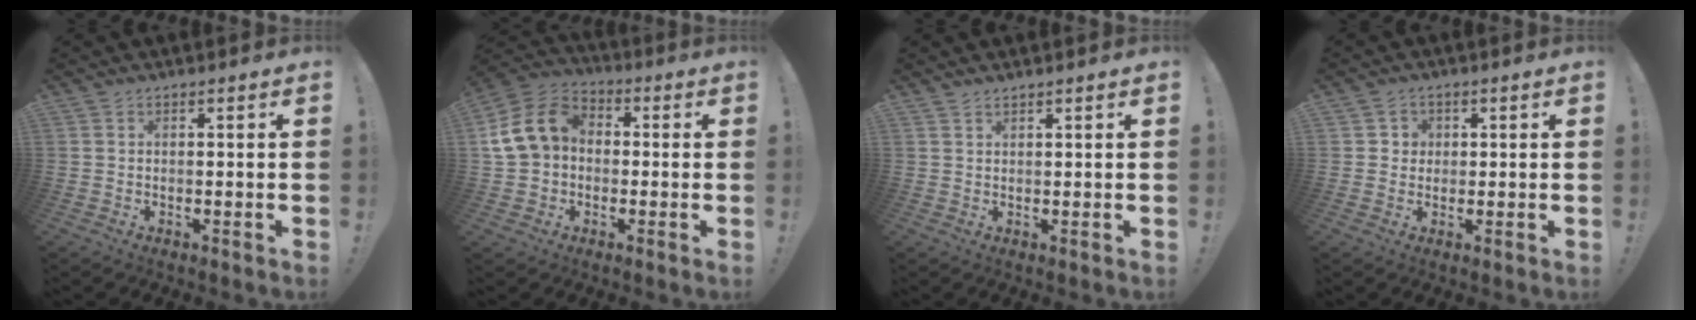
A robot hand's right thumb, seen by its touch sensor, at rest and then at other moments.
{"total": 13.7, "force": [1.3, 11.1, 8.0], "torque": [-0.160, 0.018, 0.030]}
{"total": 1.2, "force": [1.2, 0.0, 0.4], "torque": [0.000, -0.008, 0.022]}
{"total": 3.0, "force": [0.3, 2.9, 0.6], "torque": [-0.007, 0.001, 0.004]}